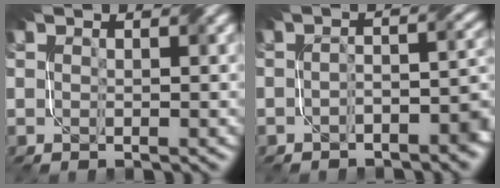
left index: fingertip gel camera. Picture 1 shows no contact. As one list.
[{"total": 4.3, "force": [-2.0, 1.8, 3.3], "torque": [-0.042, 0.003, -0.034]}]